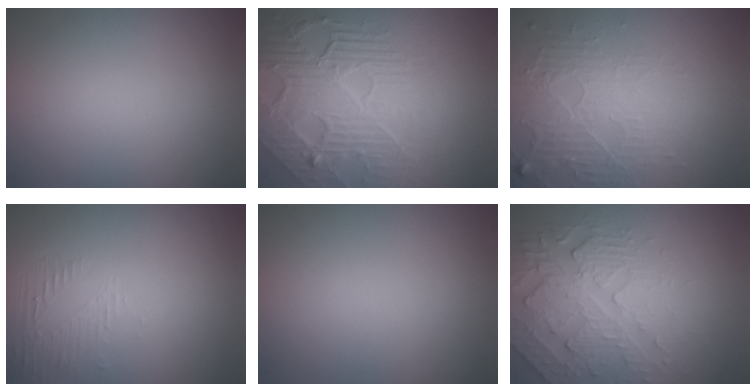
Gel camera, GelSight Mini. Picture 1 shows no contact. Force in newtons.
{"total": 8.0, "press": 5.5, "slide": 5.8}
{"total": 5.1, "press": 3.4, "slide": 3.8}
{"total": 1.3, "press": 0.0, "slide": 1.3}
{"total": 0.0}
{"total": 4.4, "press": 4.0, "slide": 1.6}